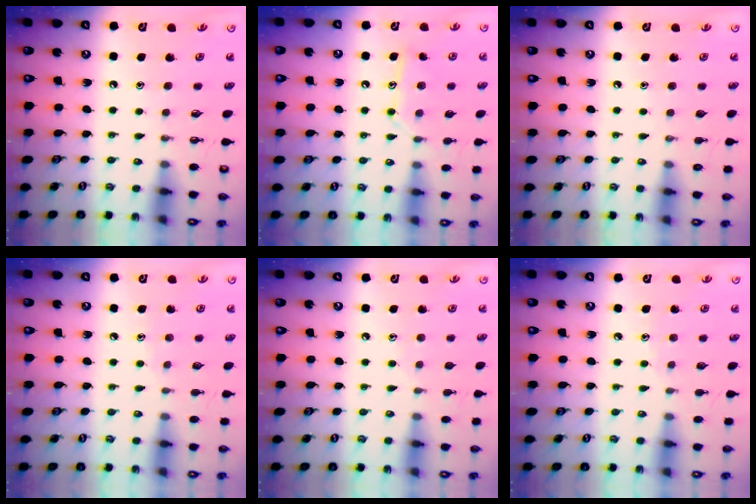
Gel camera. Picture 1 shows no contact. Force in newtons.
{"total": 11.7, "press": 11.7, "slide": 0.6}
{"total": 0.0}
{"total": 4.8, "press": 4.7, "slide": 0.4}
{"total": 4.7, "press": 4.7, "slide": 0.4}
{"total": 4.4, "press": 4.4, "slide": 0.5}